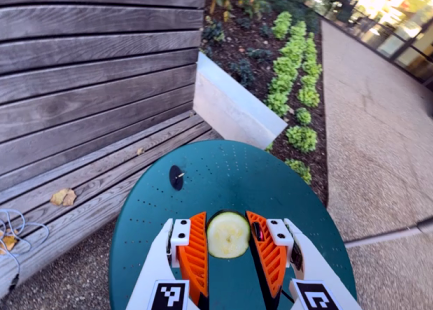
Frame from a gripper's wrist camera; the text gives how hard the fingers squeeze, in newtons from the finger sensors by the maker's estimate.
{"total": 13.2, "left": 13.7, "right": 12.7}